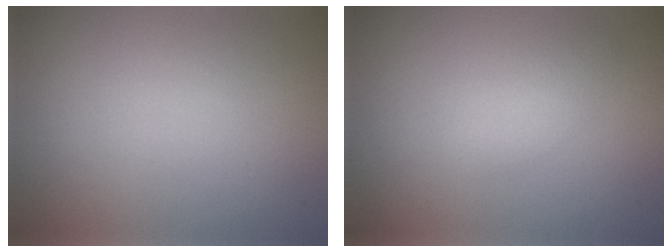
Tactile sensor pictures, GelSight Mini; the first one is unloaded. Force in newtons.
{"total": 1.3, "press": 1.3, "slide": 0.0}